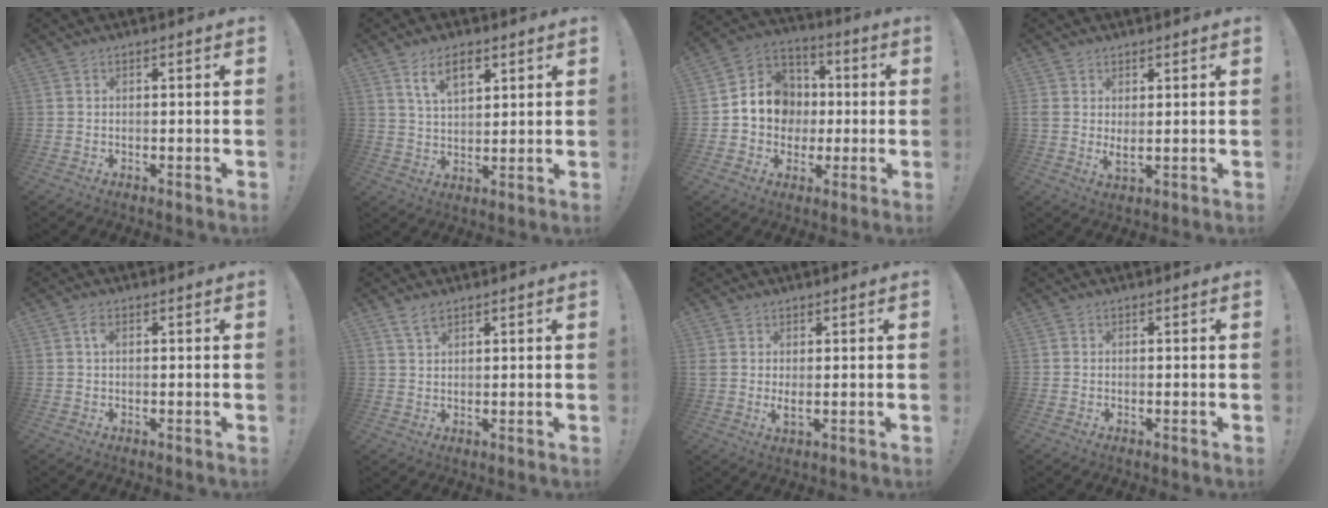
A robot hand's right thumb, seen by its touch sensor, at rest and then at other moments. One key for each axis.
{"total": 8.4, "fx": 4.9, "fy": 4.0, "fz": 5.5, "tx": -0.095, "ty": -0.011, "tz": 0.088}
{"total": 12.5, "fx": -0.4, "fy": 11.4, "fz": 4.9, "tx": -0.062, "ty": 0.009, "tz": 0.003}
{"total": 3.5, "fx": 2.0, "fy": 1.4, "fz": 2.6, "tx": -0.030, "ty": -0.017, "tz": 0.035}
{"total": 2.2, "fx": 0.7, "fy": 1.2, "fz": 1.7, "tx": -0.027, "ty": 0.000, "tz": 0.009}
{"total": 3.6, "fx": 2.5, "fy": 1.7, "fz": 2.0, "tx": -0.030, "ty": -0.009, "tz": 0.045}
{"total": 3.0, "fx": 1.1, "fy": 0.9, "fz": 2.6, "tx": -0.037, "ty": -0.010, "tz": 0.020}
{"total": 0.0}